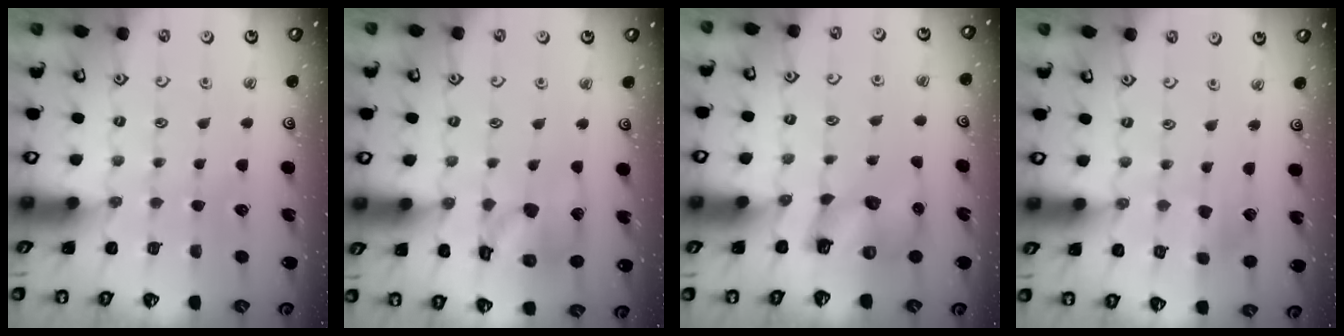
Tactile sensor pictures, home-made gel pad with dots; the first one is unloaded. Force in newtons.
{"total": 13.7, "press": 13.6, "slide": 1.8}
{"total": 7.8, "press": 7.7, "slide": 1.0}
{"total": 1.3, "press": 1.3, "slide": 0.1}